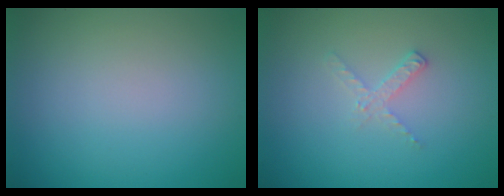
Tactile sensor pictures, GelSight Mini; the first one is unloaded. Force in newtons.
{"total": 1.4, "press": 1.4, "slide": 0.1}